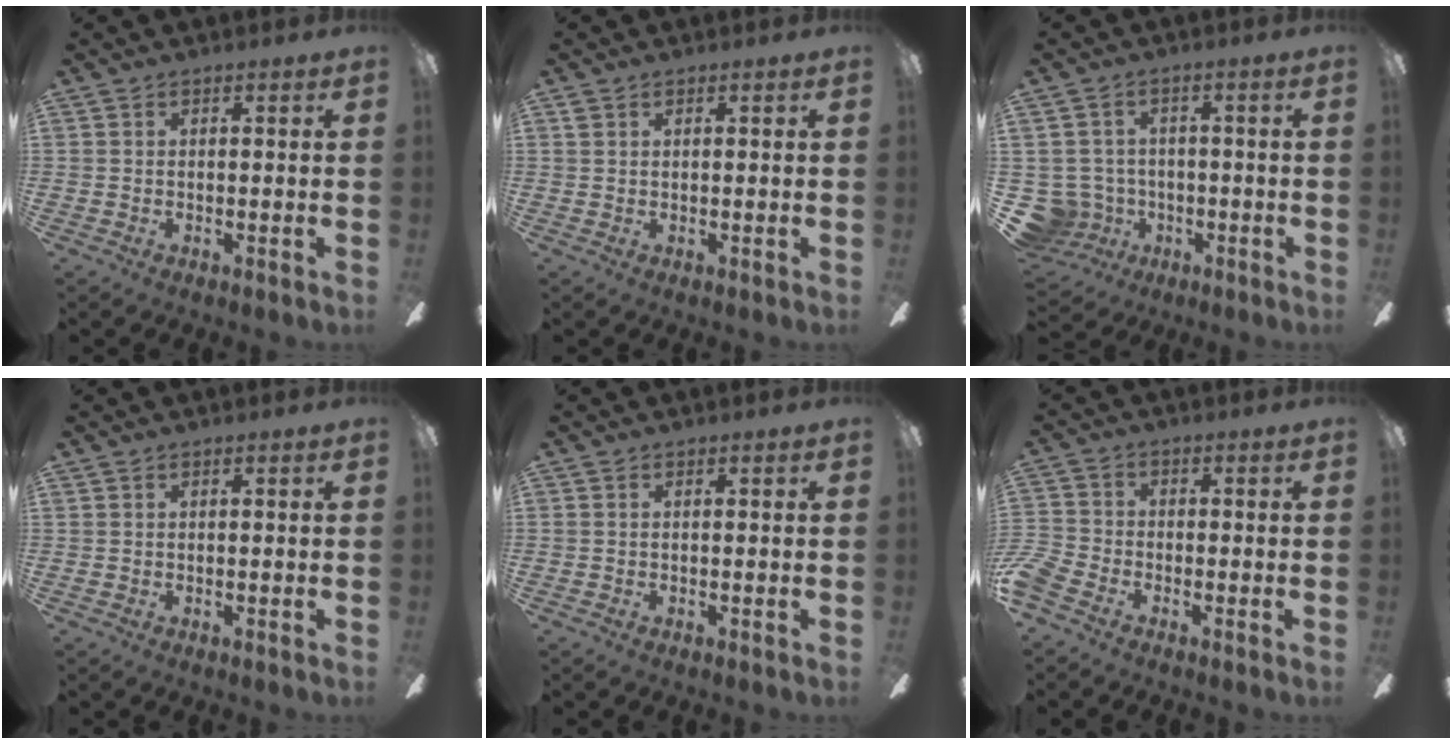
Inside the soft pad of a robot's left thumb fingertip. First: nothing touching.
{"total": 0.9, "force": [0.6, 0.6, 0.4], "torque": [-0.010, 0.003, 0.010]}
{"total": 7.6, "force": [-1.7, 7.2, 1.9], "torque": [-0.084, 0.008, -0.028]}
{"total": 0.0}
{"total": 0.0}
{"total": 4.8, "force": [-2.8, 3.1, 2.3], "torque": [-0.059, 0.012, -0.056]}